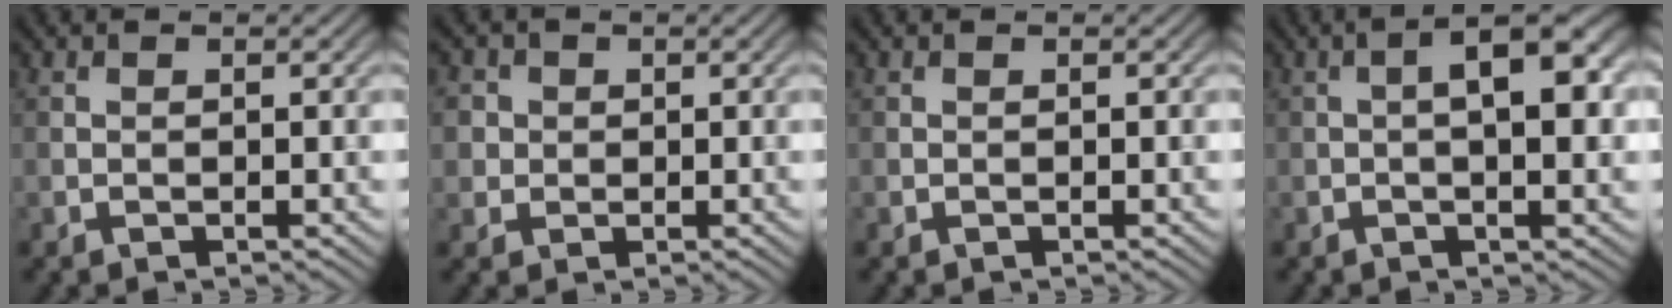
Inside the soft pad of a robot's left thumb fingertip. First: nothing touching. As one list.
[{"total": 3.5, "force": [0.9, 3.2, 1.0], "torque": [-0.029, 0.001, 0.006]}, {"total": 0.0}, {"total": 6.5, "force": [0.4, 1.8, 6.2], "torque": [-0.092, 0.013, 0.001]}]